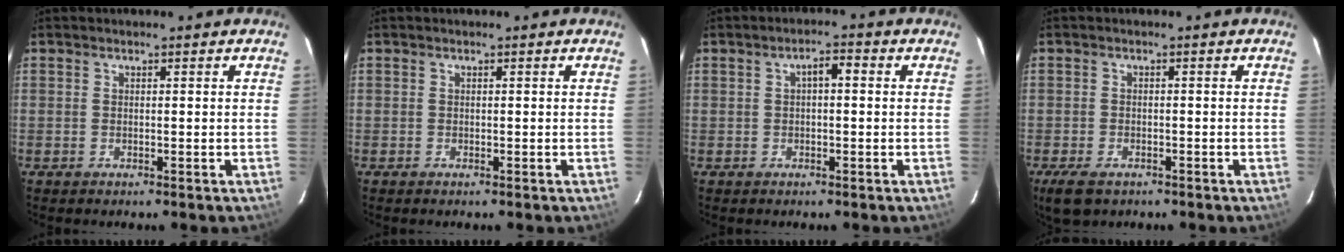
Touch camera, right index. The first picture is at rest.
{"total": 0.0}
{"total": 2.7, "force": [0.3, 1.1, 2.4], "torque": [-0.043, 0.013, 0.004]}
{"total": 5.2, "force": [-3.3, 2.8, 2.8], "torque": [-0.068, -0.015, -0.058]}